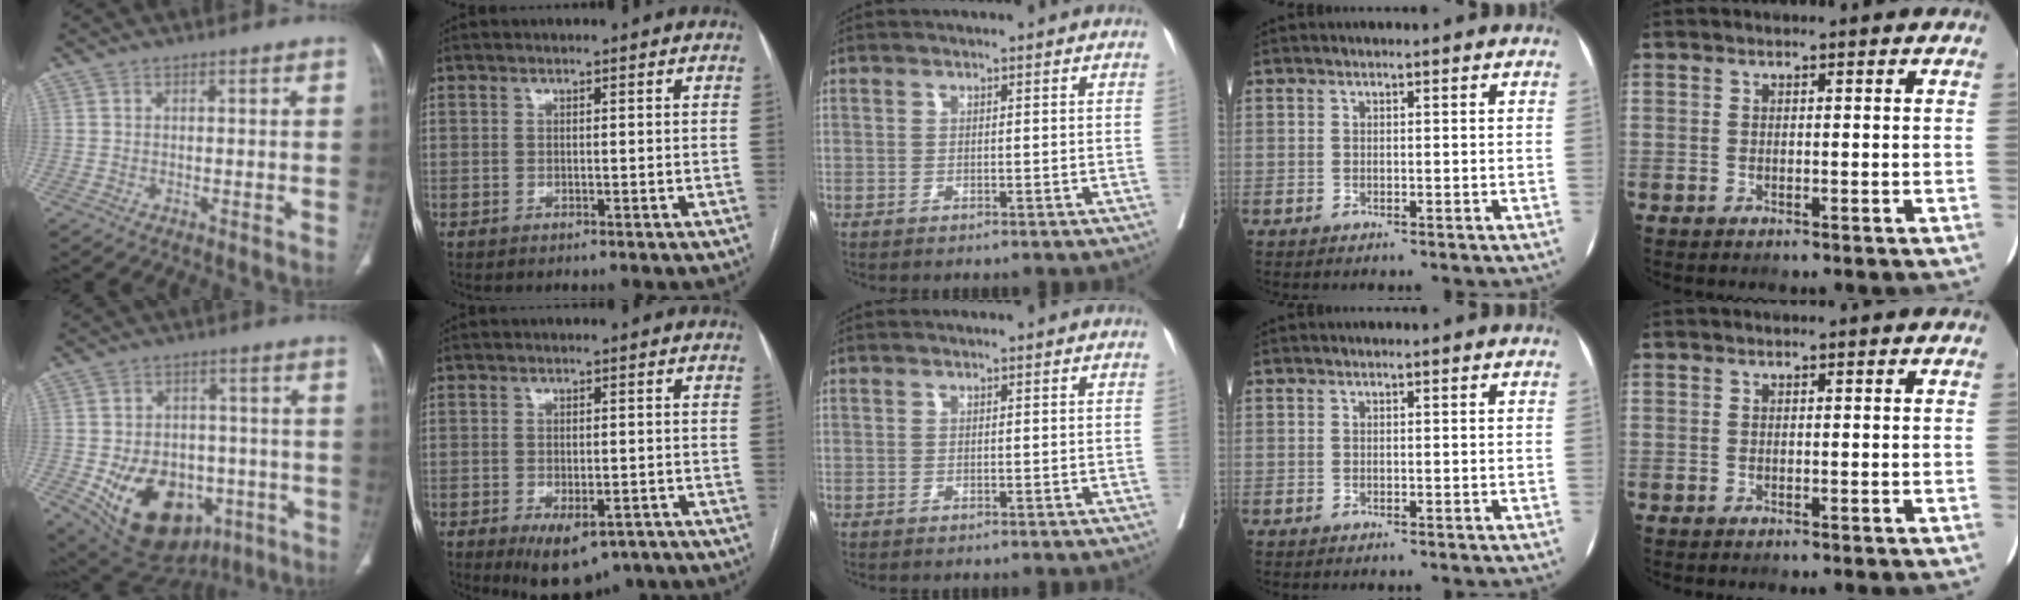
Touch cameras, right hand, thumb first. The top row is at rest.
{"thumb": {"total": 20.0, "force": [-6.6, 14.1, 12.6], "torque": [-0.180, 0.017, -0.075]}, "index": {"total": 8.4, "force": [-5.5, 4.0, 4.9], "torque": [-0.065, -0.003, -0.076]}}